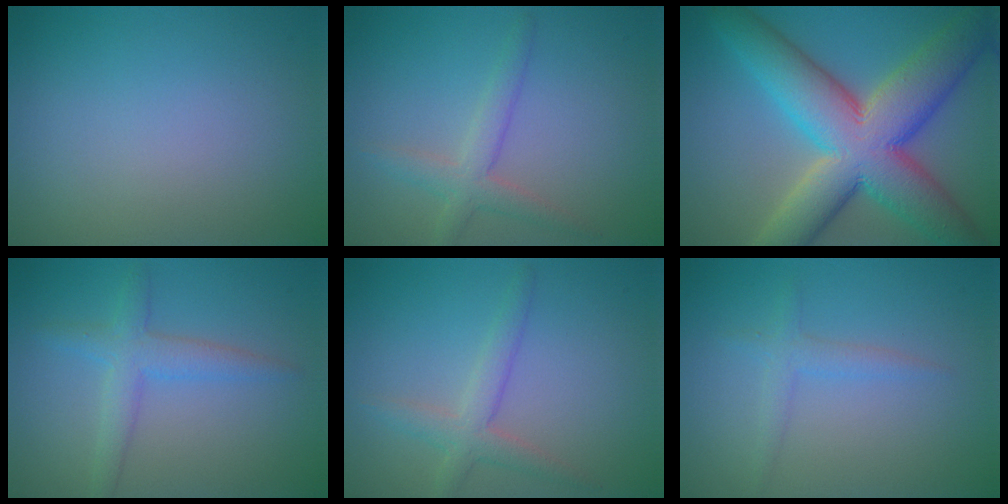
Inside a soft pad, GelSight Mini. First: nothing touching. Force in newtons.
{"total": 2.8, "press": 2.7, "slide": 0.3}
{"total": 13.3, "press": 13.3, "slide": 0.6}
{"total": 2.9, "press": 2.9, "slide": 0.1}
{"total": 2.8, "press": 2.7, "slide": 0.3}
{"total": 1.5, "press": 1.5, "slide": 0.1}